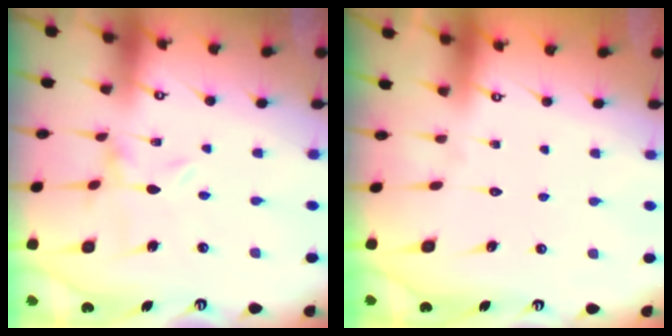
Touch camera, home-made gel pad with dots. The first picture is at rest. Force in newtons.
{"total": 1.5, "press": 1.5, "slide": 0.1}